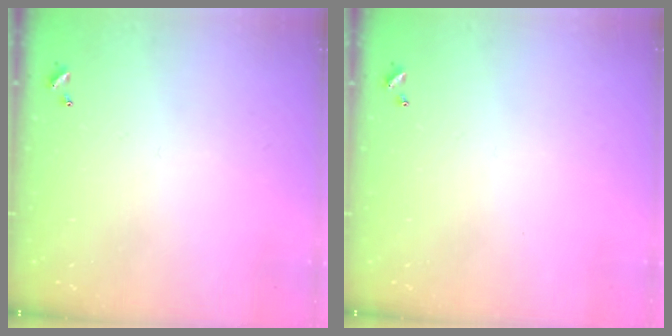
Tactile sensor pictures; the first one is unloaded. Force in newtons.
{"total": 0.0}